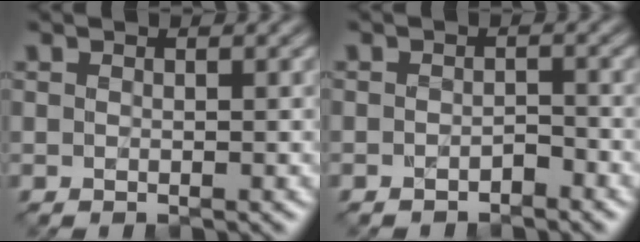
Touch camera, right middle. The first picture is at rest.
{"total": 0.8, "force": [-0.8, 0.0, 0.1], "torque": [-0.003, -0.003, -0.012]}